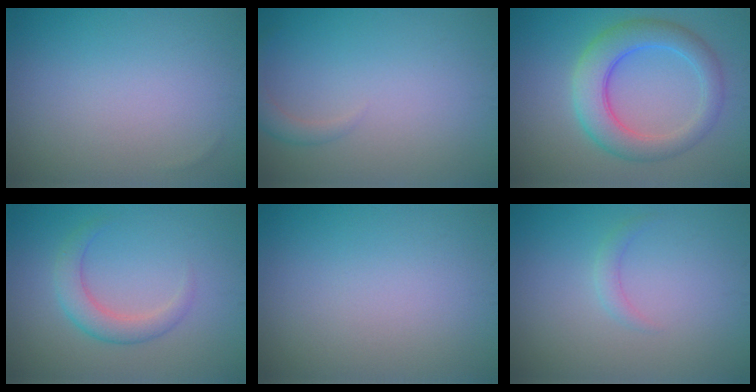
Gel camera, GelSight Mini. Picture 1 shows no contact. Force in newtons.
{"total": 1.5, "press": 1.5, "slide": 0.1}
{"total": 5.9, "press": 5.9, "slide": 0.1}
{"total": 2.8, "press": 2.8, "slide": 0.1}
{"total": 0.0}
{"total": 1.1, "press": 1.1, "slide": 0.0}